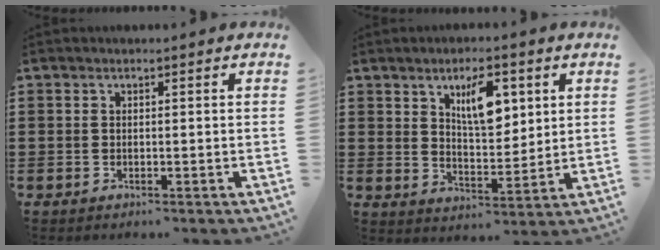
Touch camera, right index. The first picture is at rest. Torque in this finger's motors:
{"motor_torque": [0.99, 0.59, 0.41, 0.13]}